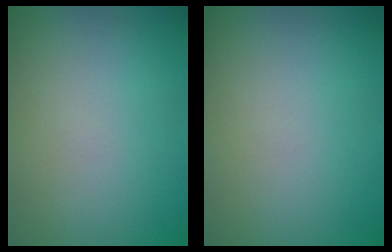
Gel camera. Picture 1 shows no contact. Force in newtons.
{"total": 0.0}